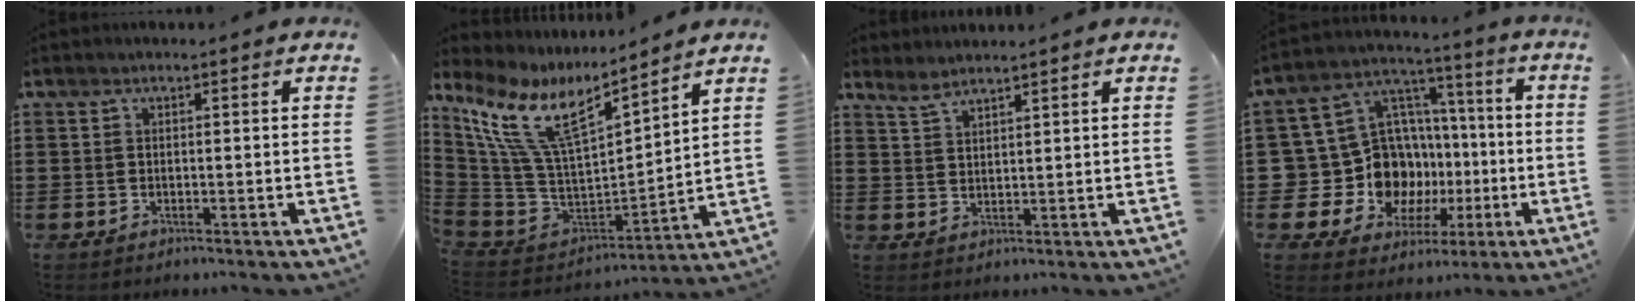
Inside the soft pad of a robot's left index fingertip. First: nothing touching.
{"total": 12.1, "force": [7.5, 3.9, 8.7], "torque": [-0.207, -0.053, 0.130]}
{"total": 2.4, "force": [2.3, 0.2, 0.4], "torque": [-0.014, -0.002, 0.046]}
{"total": 13.7, "force": [-2.3, 12.6, 4.7], "torque": [-0.130, -0.009, -0.015]}